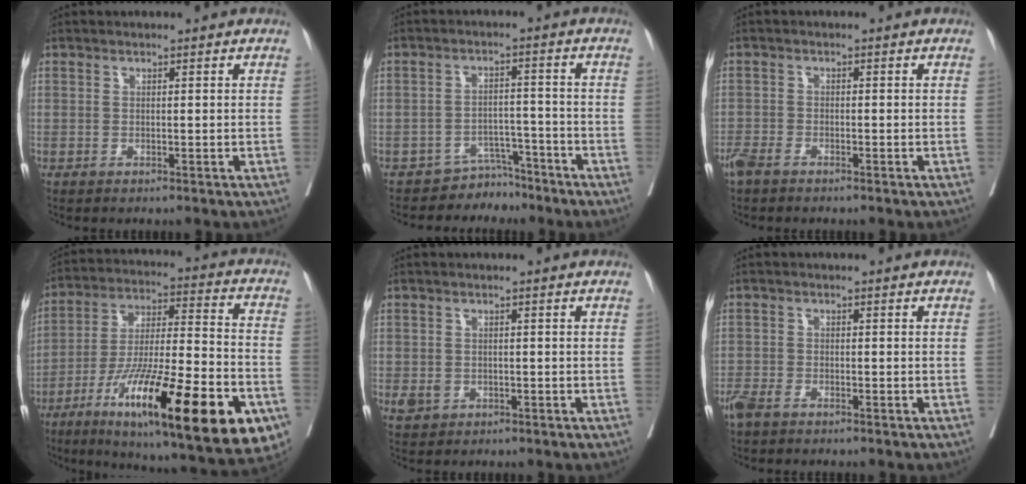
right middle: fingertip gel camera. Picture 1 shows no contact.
{"total": 4.2, "force": [-3.6, 2.0, -0.7], "torque": [0.019, 0.023, -0.054]}
{"total": 2.9, "force": [-2.5, 0.8, 1.3], "torque": [-0.025, -0.004, -0.048]}
{"total": 30.6, "force": [-13.5, 5.3, 27.0], "torque": [-0.378, -0.043, -0.216]}
{"total": 2.1, "force": [-0.7, 1.8, 0.8], "torque": [-0.009, 0.004, -0.004]}
{"total": 3.1, "force": [-2.6, 1.0, 1.5], "torque": [-0.030, -0.004, -0.049]}